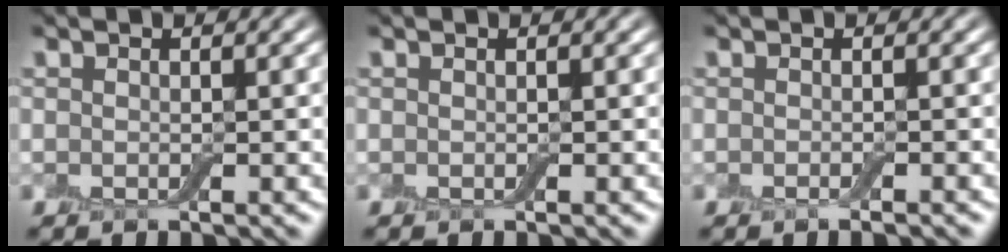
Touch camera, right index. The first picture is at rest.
{"total": 0.0}
{"total": 0.8, "force": [-0.5, 0.1, 0.6], "torque": [-0.008, -0.003, -0.009]}